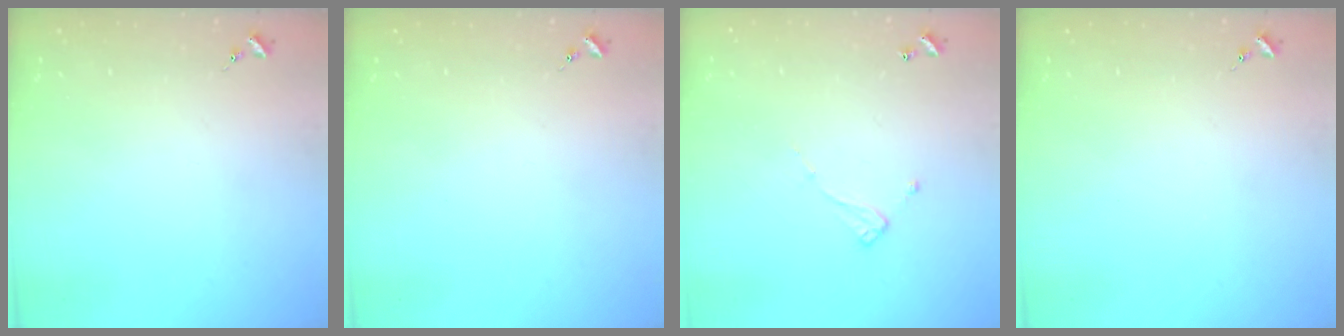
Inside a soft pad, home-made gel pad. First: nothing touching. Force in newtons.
{"total": 0.0}
{"total": 5.0, "press": 5.0, "slide": 0.4}
{"total": 0.0}